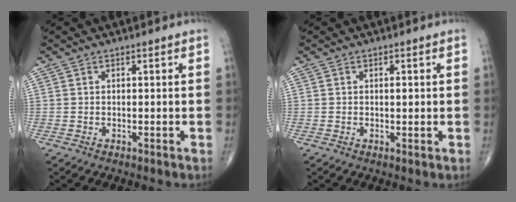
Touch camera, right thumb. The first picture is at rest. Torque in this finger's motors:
{"motor_torque": [2.62, 2.38, 0.13, 0.04, -0.02]}